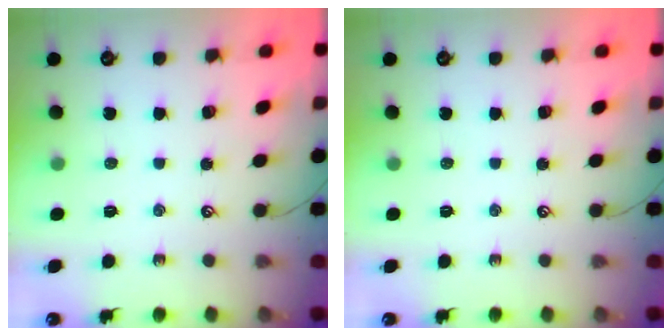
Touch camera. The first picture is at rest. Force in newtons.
{"total": 0.0}